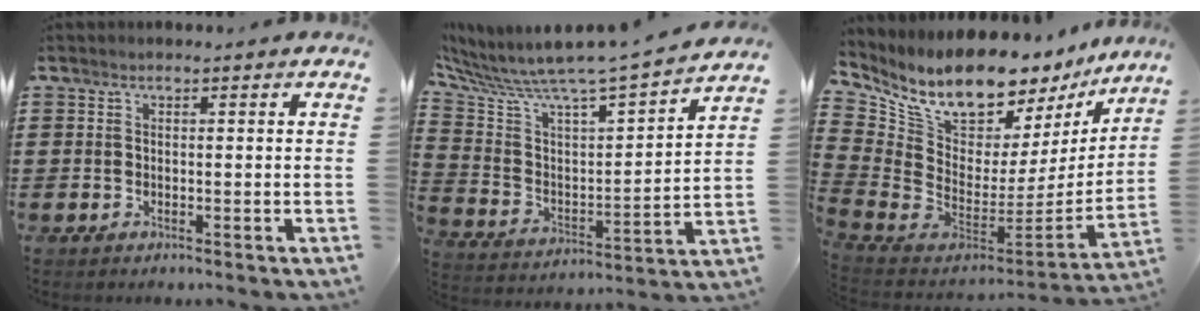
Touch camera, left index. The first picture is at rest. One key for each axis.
{"total": 6.4, "fx": 5.9, "fy": -0.2, "fz": 2.4, "tx": -0.080, "ty": -0.069, "tz": 0.087}
{"total": 10.5, "fx": 8.6, "fy": 4.2, "fz": 4.3, "tx": -0.115, "ty": -0.085, "tz": 0.152}